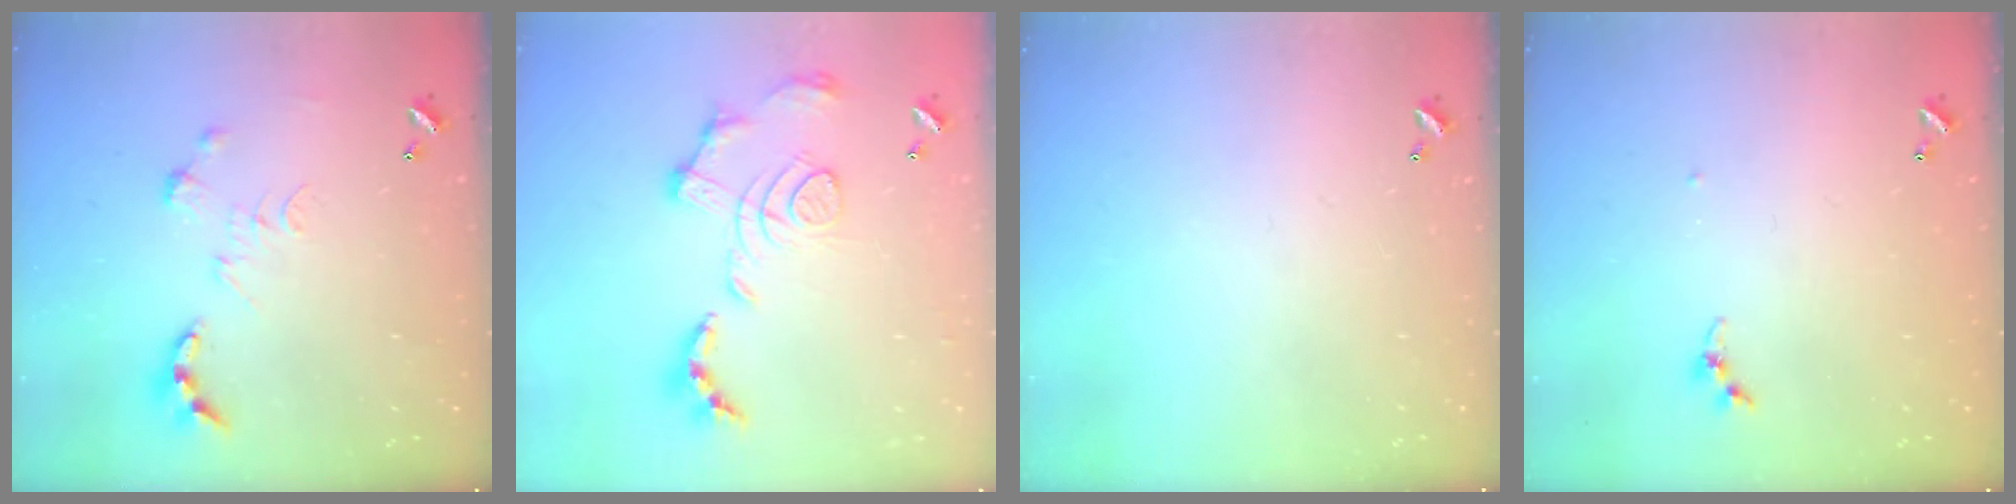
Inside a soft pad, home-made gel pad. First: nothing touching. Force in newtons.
{"total": 1.7, "press": 1.1, "slide": 1.3}
{"total": 0.0}
{"total": 3.8, "press": 3.8, "slide": 0.3}